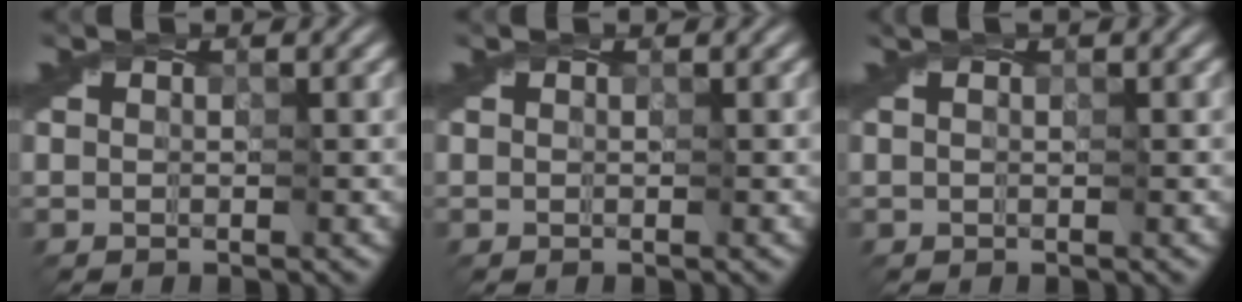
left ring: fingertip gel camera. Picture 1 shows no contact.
{"total": 0.0}
{"total": 1.0, "force": [0.5, 0.1, 0.8], "torque": [-0.008, 0.006, 0.005]}